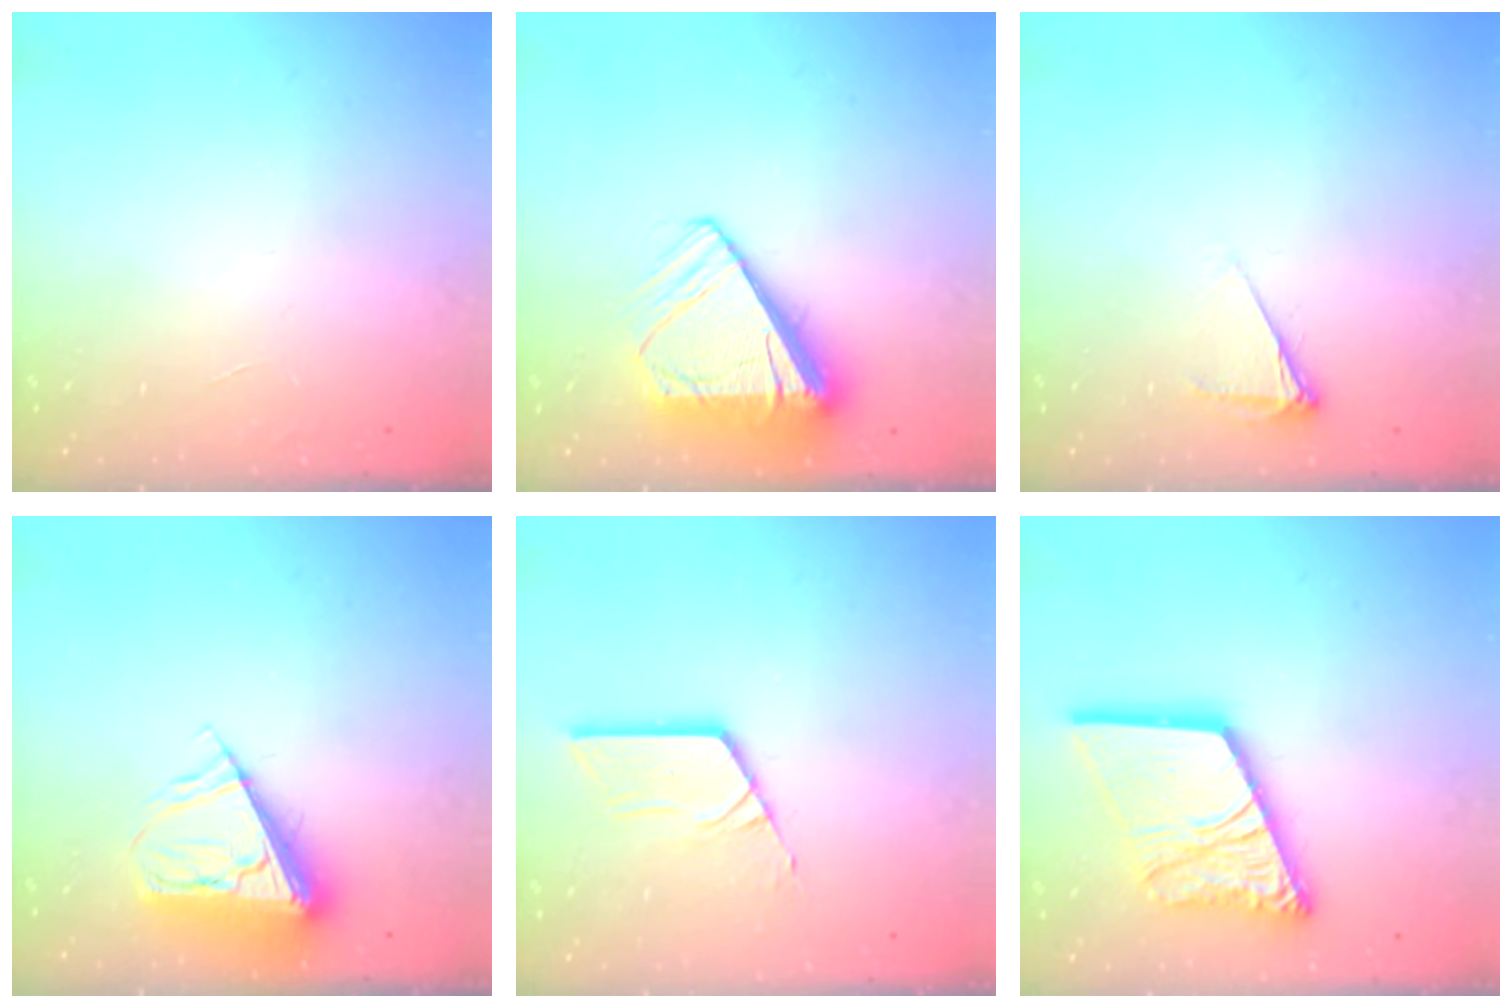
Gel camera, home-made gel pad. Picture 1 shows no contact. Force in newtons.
{"total": 9.2, "press": 9.2, "slide": 1.3}
{"total": 4.6, "press": 4.6, "slide": 0.7}
{"total": 11.2, "press": 11.2, "slide": 0.9}
{"total": 6.7, "press": 6.7, "slide": 0.5}
{"total": 20.4, "press": 20.3, "slide": 2.4}